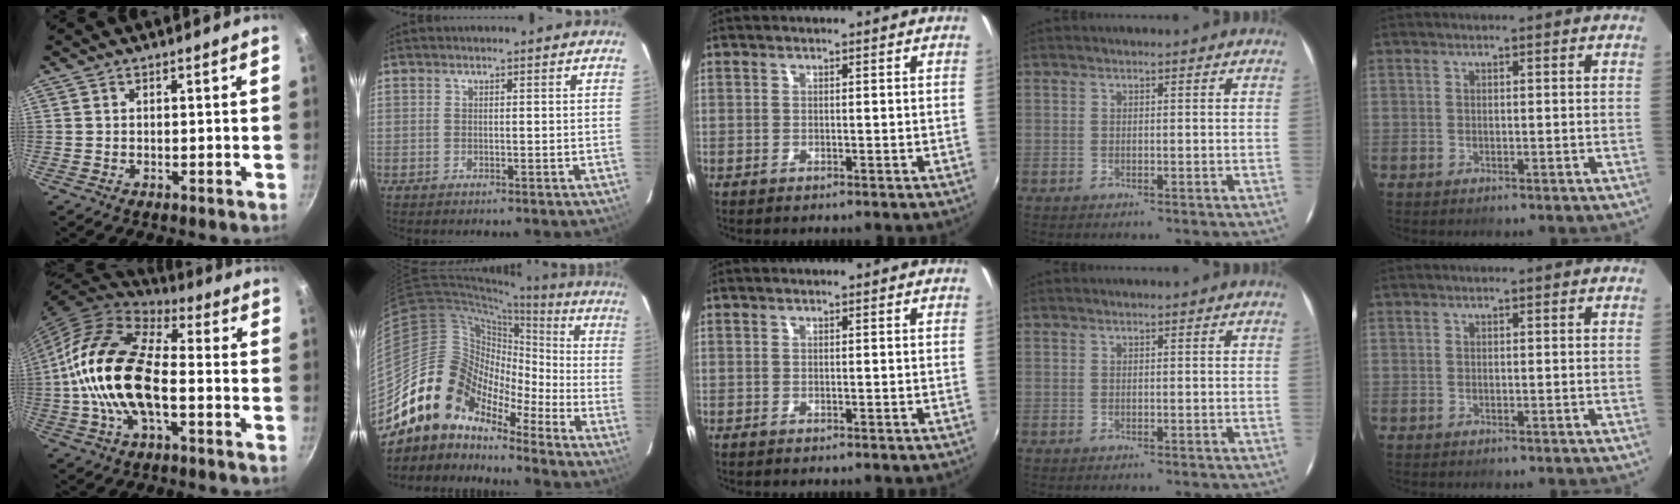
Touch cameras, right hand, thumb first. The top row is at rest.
{"thumb": {"total": 20.0, "force": [-2.6, 10.2, 17.0], "torque": [-0.306, 0.034, -0.061]}, "index": {"total": 13.4, "force": [-10.2, 8.1, 3.2], "torque": [-0.062, 0.038, -0.209]}}